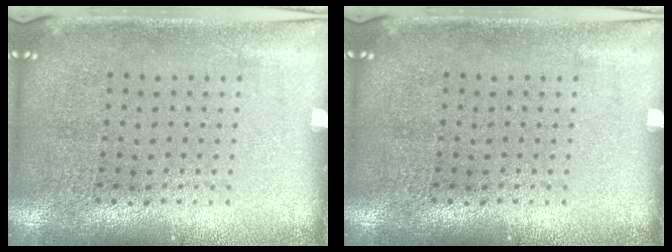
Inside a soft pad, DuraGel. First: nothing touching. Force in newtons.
{"total": 0.0}